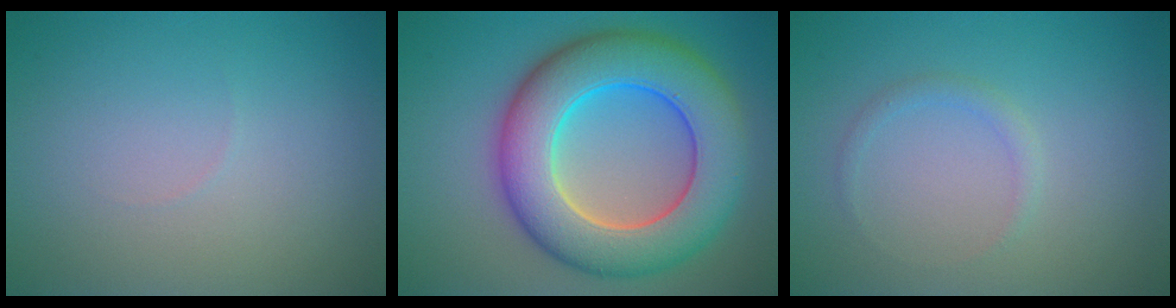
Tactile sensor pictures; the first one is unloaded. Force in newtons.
{"total": 11.2, "press": 11.2, "slide": 0.3}
{"total": 1.0, "press": 1.0, "slide": 0.1}